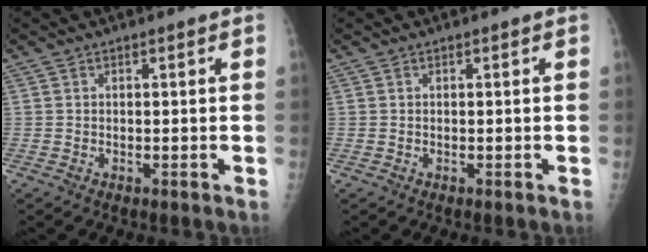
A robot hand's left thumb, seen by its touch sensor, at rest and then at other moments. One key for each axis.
{"total": 0.0}